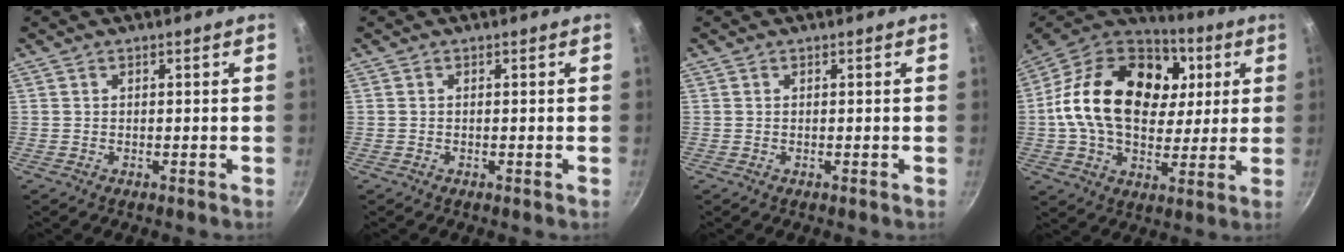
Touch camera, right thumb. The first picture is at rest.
{"total": 0.0}
{"total": 0.0}
{"total": 27.0, "force": [5.1, 18.5, 19.0], "torque": [-0.314, 0.012, 0.075]}